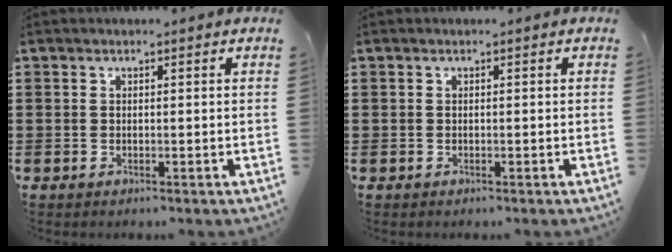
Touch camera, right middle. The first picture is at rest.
{"total": 0.0}